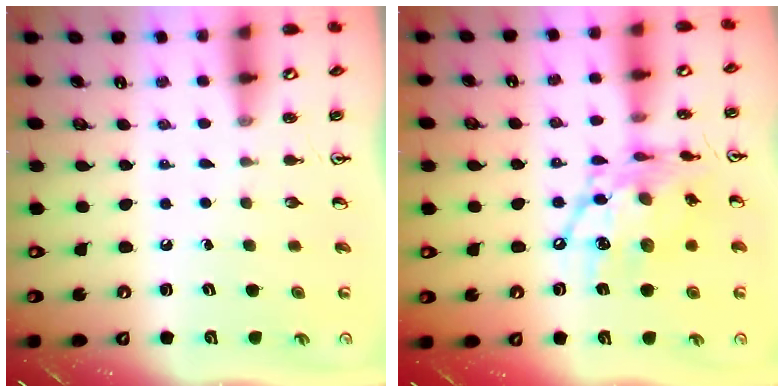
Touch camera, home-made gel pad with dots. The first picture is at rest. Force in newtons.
{"total": 15.4, "press": 15.4, "slide": 1.2}